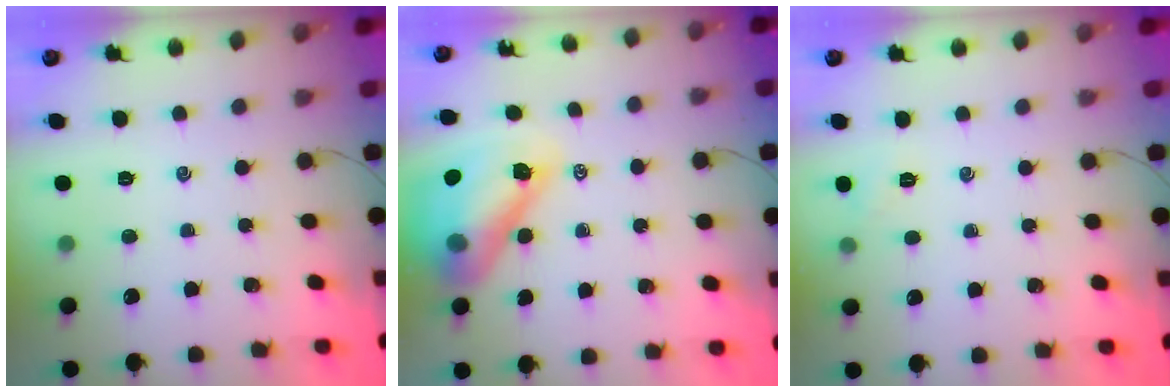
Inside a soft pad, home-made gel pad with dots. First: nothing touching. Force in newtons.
{"total": 15.6, "press": 15.0, "slide": 4.3}
{"total": 4.0, "press": 3.8, "slide": 1.2}